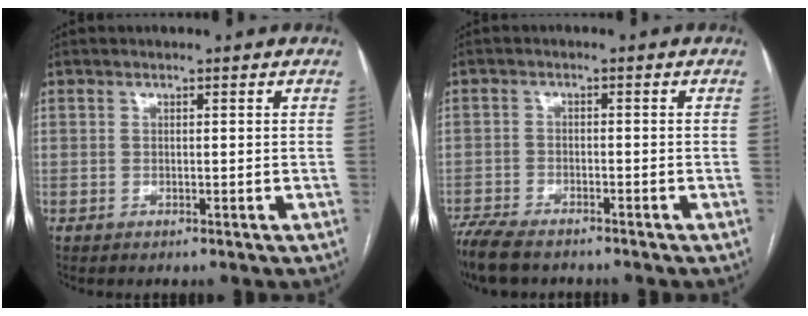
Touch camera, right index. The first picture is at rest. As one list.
[{"total": 8.2, "force": [-6.9, 2.2, 3.8], "torque": [-0.069, -0.018, -0.119]}]